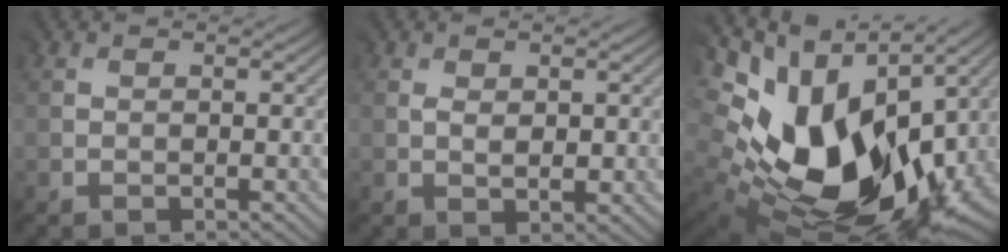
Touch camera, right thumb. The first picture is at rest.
{"total": 1.8, "force": [0.7, 1.2, 1.1], "torque": [-0.023, -0.004, 0.020]}
{"total": 17.3, "force": [1.4, 11.7, 12.6], "torque": [-0.248, -0.034, 0.052]}